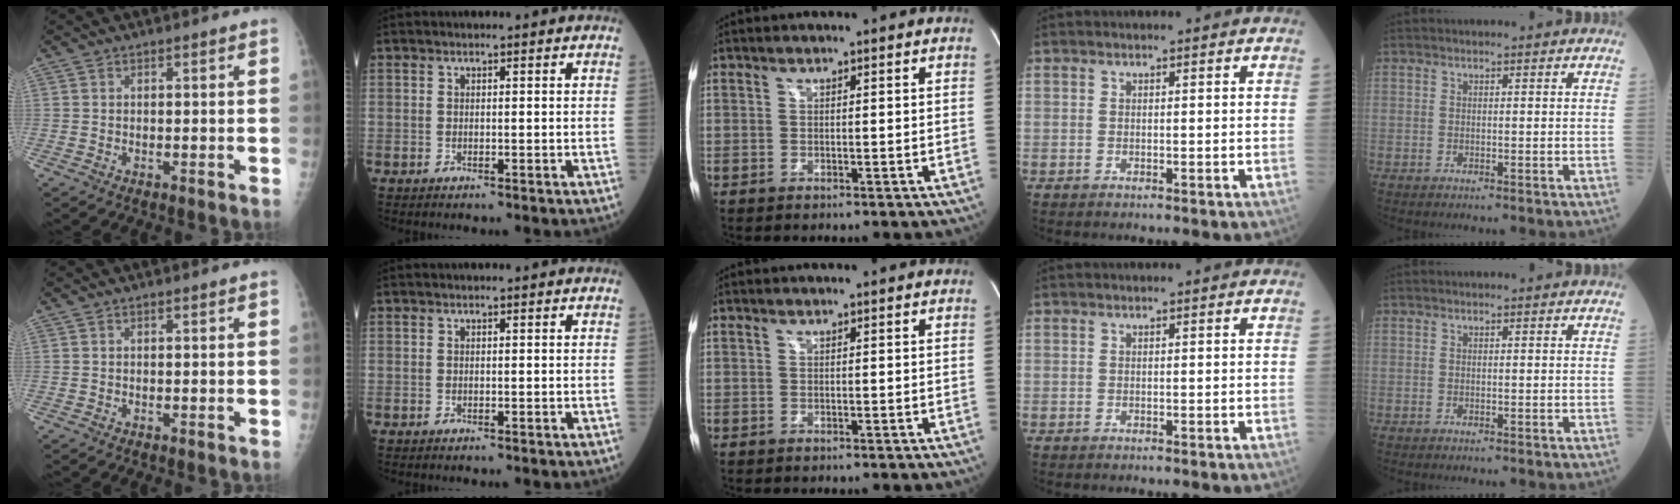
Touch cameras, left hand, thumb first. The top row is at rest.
{}